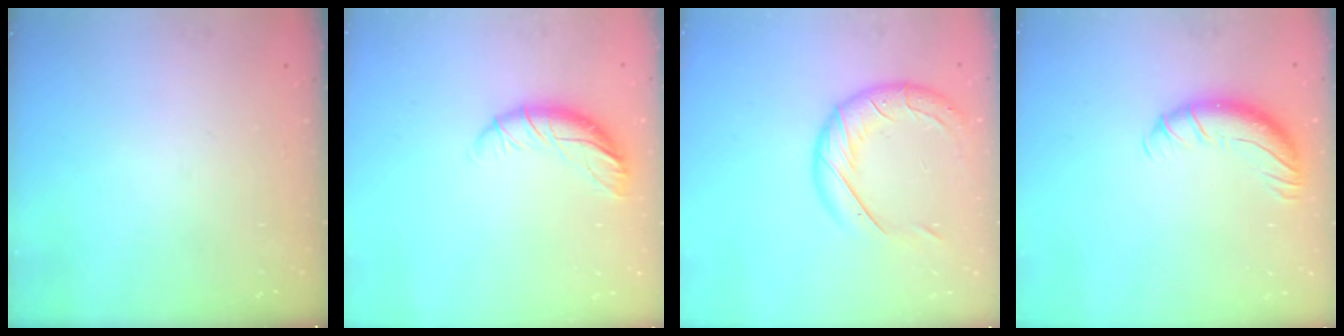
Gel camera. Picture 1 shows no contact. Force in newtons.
{"total": 10.0, "press": 9.9, "slide": 1.6}
{"total": 16.0, "press": 15.8, "slide": 2.1}
{"total": 9.5, "press": 9.3, "slide": 1.7}